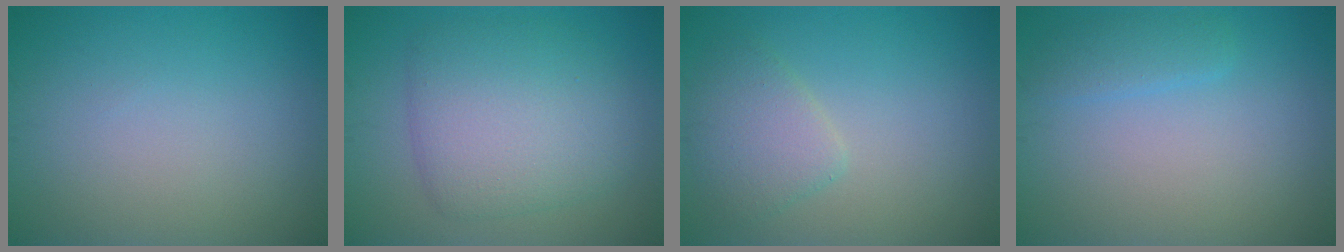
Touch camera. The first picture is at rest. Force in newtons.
{"total": 6.4, "press": 6.3, "slide": 0.4}
{"total": 3.0, "press": 3.0, "slide": 0.2}
{"total": 1.7, "press": 1.7, "slide": 0.1}